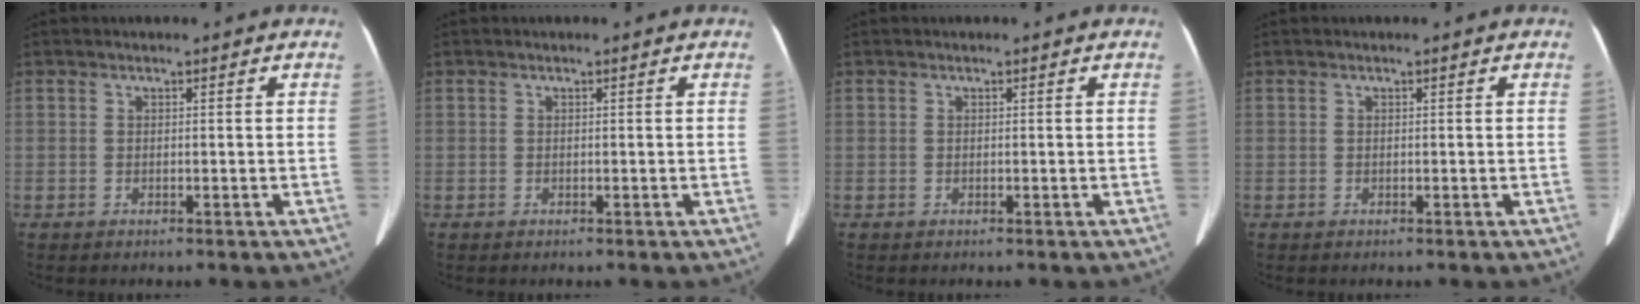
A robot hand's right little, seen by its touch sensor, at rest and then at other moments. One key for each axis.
{"total": 0.0}
{"total": 0.0}
{"total": 0.0}